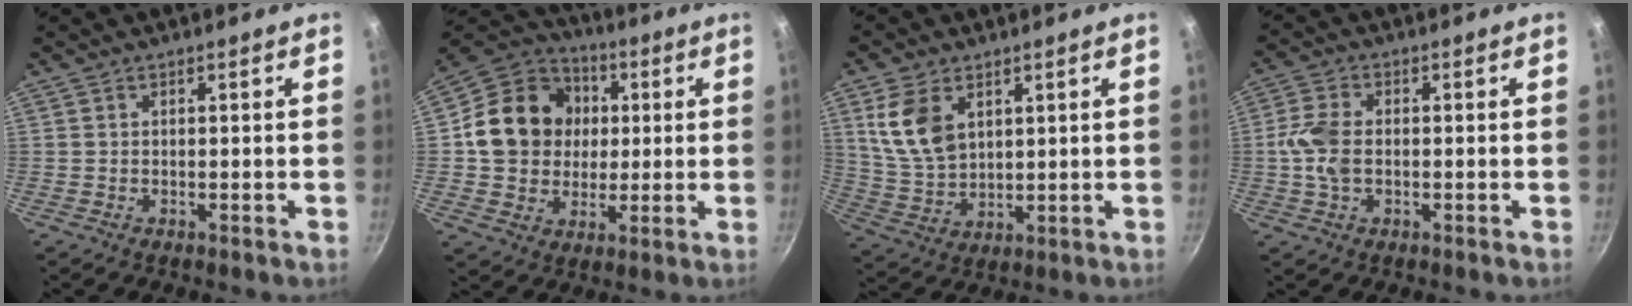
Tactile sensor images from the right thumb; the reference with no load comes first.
{"total": 16.9, "force": [1.8, 14.8, 8.0], "torque": [-0.115, 0.022, 0.027]}
{"total": 10.6, "force": [4.1, 6.8, 7.1], "torque": [-0.125, -0.023, 0.093]}
{"total": 6.8, "force": [-0.5, 4.3, 5.2], "torque": [-0.110, 0.013, -0.016]}